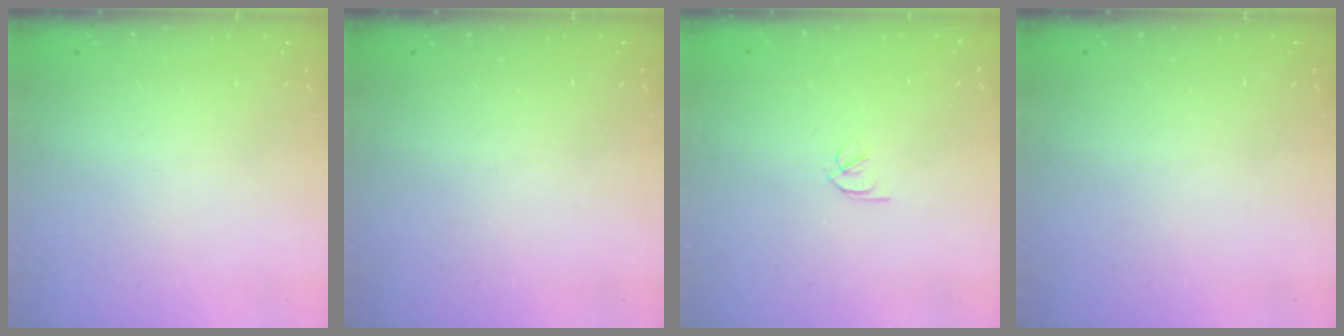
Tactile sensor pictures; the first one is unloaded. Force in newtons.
{"total": 0.0}
{"total": 1.8, "press": 1.7, "slide": 0.5}
{"total": 0.0}